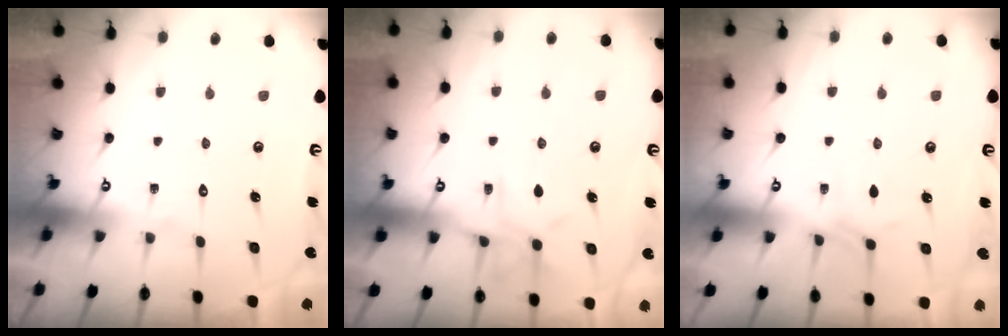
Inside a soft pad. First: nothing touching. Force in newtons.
{"total": 8.2, "press": 8.2, "slide": 0.5}
{"total": 3.9, "press": 3.9, "slide": 0.5}